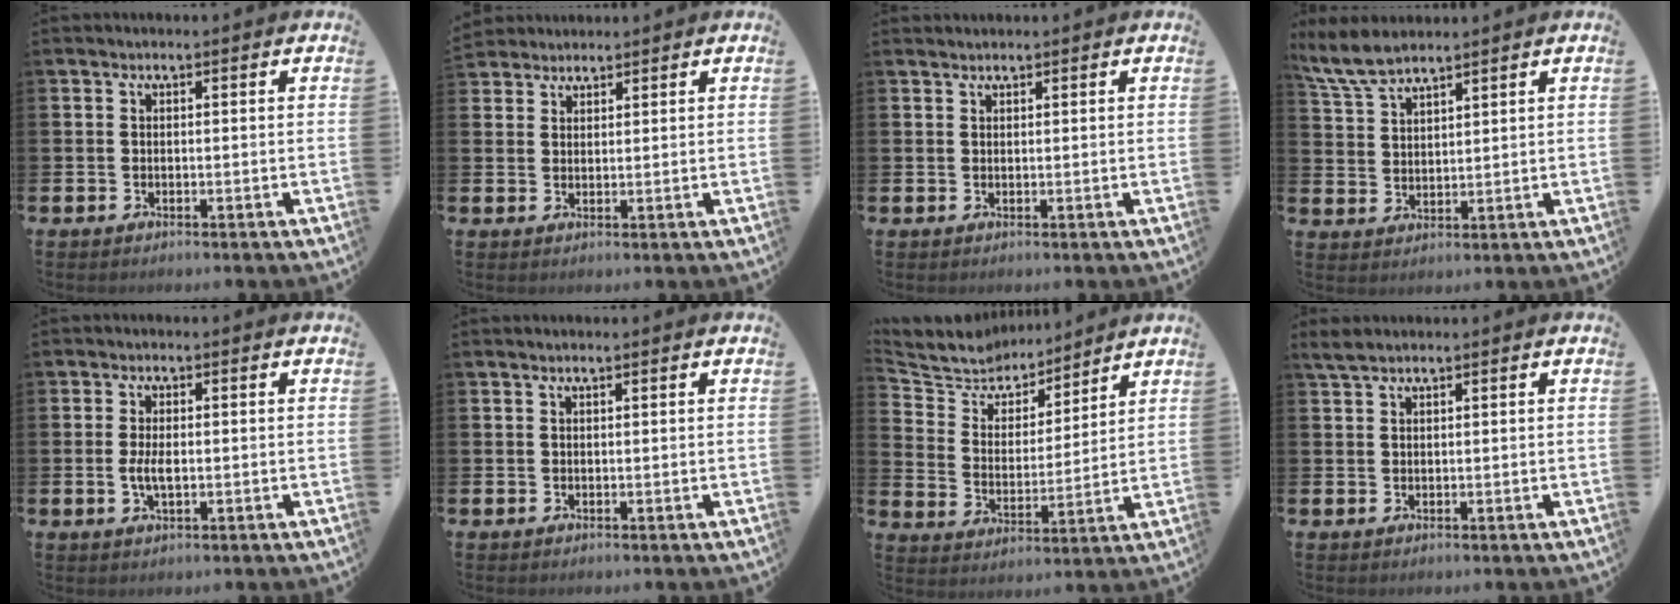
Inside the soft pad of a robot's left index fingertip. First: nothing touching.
{"total": 2.7, "force": [2.6, 0.8, -0.4], "torque": [0.002, -0.005, 0.049]}
{"total": 1.0, "force": [1.0, 0.2, 0.0], "torque": [0.000, 0.002, 0.018]}
{"total": 6.1, "force": [5.5, 1.2, 2.2], "torque": [-0.065, -0.015, 0.104]}
{"total": 2.9, "force": [-0.1, 1.2, 2.6], "torque": [-0.048, 0.001, -0.004]}
{"total": 0.5, "force": [0.5, 0.0, 0.3], "torque": [-0.004, 0.001, 0.008]}
{"total": 7.7, "force": [7.4, 2.3, 0.2], "torque": [-0.057, -0.060, 0.132]}
{"total": 2.0, "force": [1.6, 0.5, 1.0], "torque": [-0.021, 0.005, 0.029]}